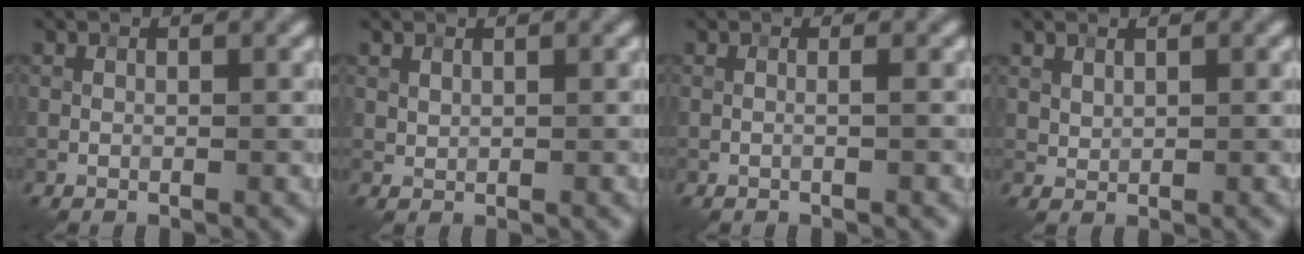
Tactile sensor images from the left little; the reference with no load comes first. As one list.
[{"total": 0.6, "force": [0.5, 0.2, 0.1], "torque": [-0.005, -0.001, 0.013]}, {"total": 0.7, "force": [0.0, 0.2, 0.7], "torque": [-0.011, -0.004, -0.010]}, {"total": 0.9, "force": [0.7, 0.4, 0.3], "torque": [-0.011, -0.002, 0.019]}]